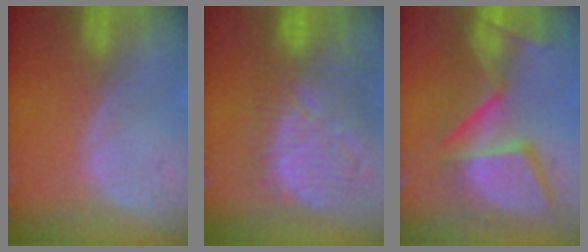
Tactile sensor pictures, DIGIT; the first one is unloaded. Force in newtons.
{"total": 12.6, "press": 11.2, "slide": 5.8}
{"total": 13.7, "press": 11.2, "slide": 8.0}